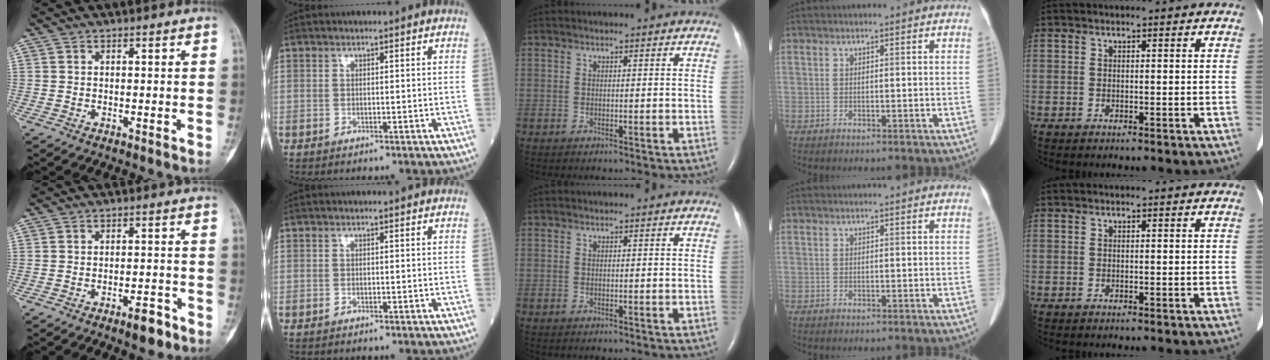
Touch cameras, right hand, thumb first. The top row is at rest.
{"thumb": {"total": 4.4, "force": [-2.9, 1.5, 2.9], "torque": [-0.036, 0.018, -0.042]}}